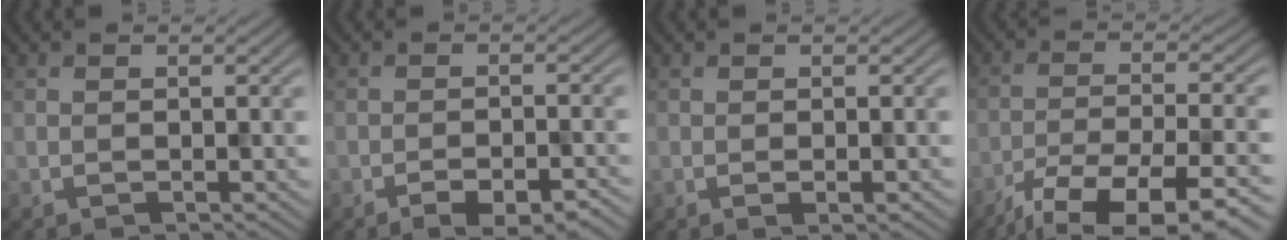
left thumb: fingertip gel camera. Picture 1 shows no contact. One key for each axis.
{"total": 4.7, "fx": -3.2, "fy": 1.3, "fz": 3.3, "tx": -0.048, "ty": 0.006, "tz": -0.043}
{"total": 1.2, "fx": -0.4, "fy": 0.2, "fz": 1.1, "tx": -0.019, "ty": -0.005, "tz": -0.007}
{"total": 13.3, "fx": -10.2, "fy": 3.2, "fz": 8.0, "tx": -0.145, "ty": -0.023, "tz": -0.147}